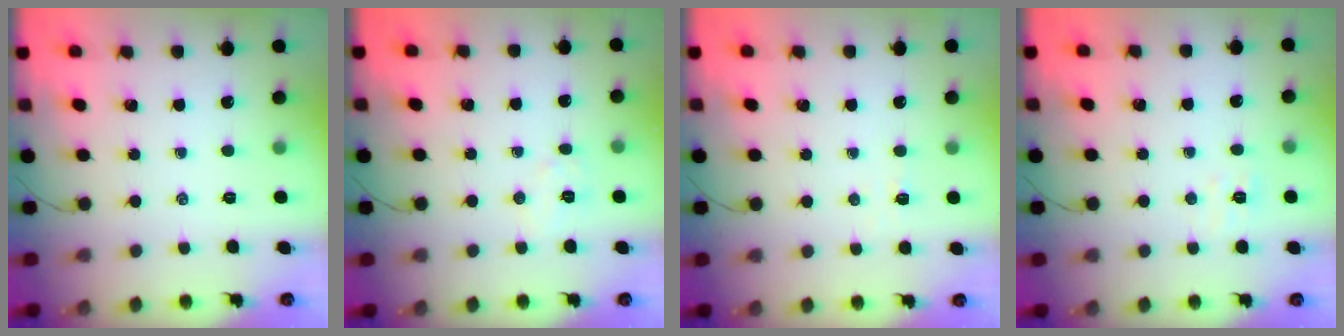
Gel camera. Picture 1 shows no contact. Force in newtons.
{"total": 5.2, "press": 5.1, "slide": 1.1}
{"total": 2.6, "press": 2.5, "slide": 0.8}
{"total": 4.7, "press": 4.7, "slide": 0.7}